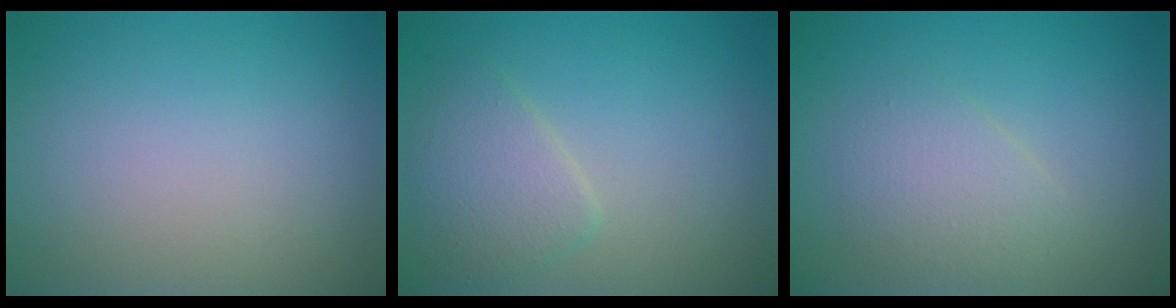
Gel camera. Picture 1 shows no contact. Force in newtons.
{"total": 2.9, "press": 2.9, "slide": 0.1}
{"total": 2.6, "press": 2.6, "slide": 0.1}